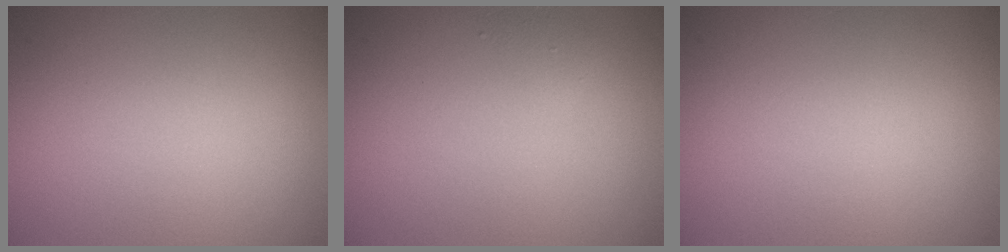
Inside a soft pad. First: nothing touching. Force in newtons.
{"total": 0.5, "press": 0.5, "slide": 0.0}
{"total": 0.0}